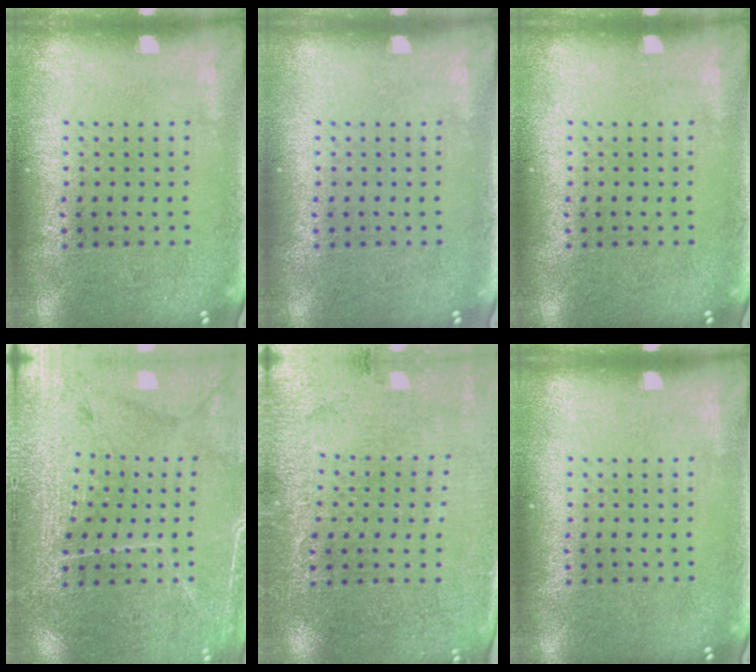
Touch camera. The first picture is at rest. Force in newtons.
{"total": 0.0}
{"total": 0.0}
{"total": 3.0, "press": 2.9, "slide": 0.4}
{"total": 2.8, "press": 2.7, "slide": 0.5}
{"total": 0.0}